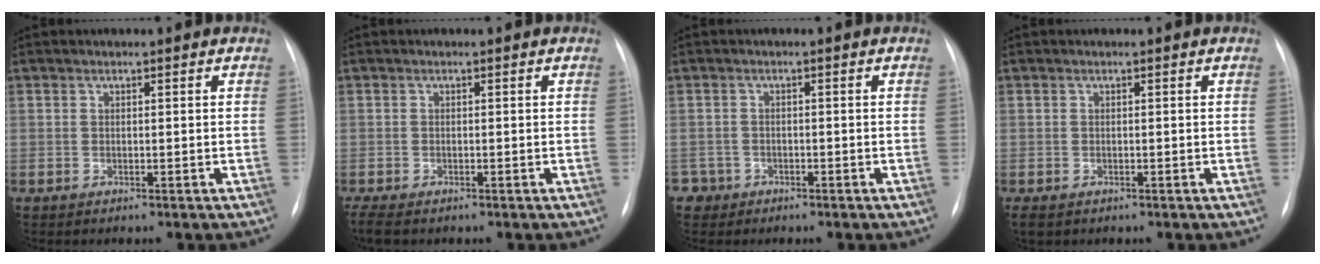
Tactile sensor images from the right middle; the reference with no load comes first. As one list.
[{"total": 3.5, "force": [-2.6, 1.2, 1.9], "torque": [-0.041, -0.012, -0.040]}, {"total": 2.4, "force": [-1.5, 1.8, -0.6], "torque": [0.009, 0.009, -0.030]}, {"total": 2.2, "force": [-1.4, 1.3, 1.0], "torque": [-0.020, -0.004, -0.018]}]